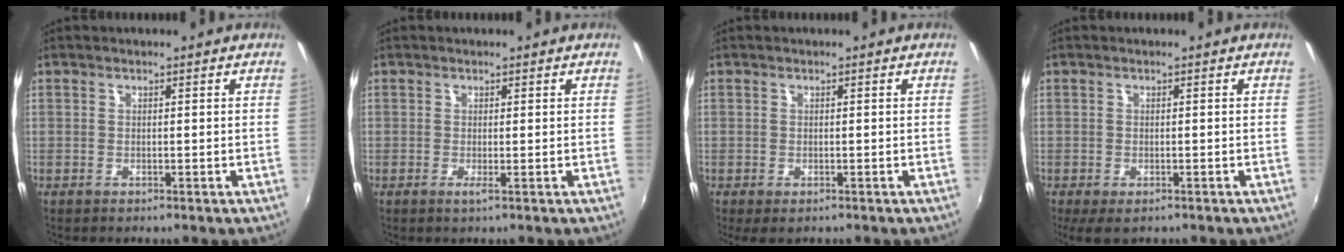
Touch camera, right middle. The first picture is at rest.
{"total": 0.7, "force": [-0.1, -0.2, 0.7], "torque": [-0.014, -0.005, -0.004]}
{"total": 1.5, "force": [-0.8, 0.8, 1.0], "torque": [-0.020, -0.008, -0.011]}
{"total": 4.0, "force": [-2.5, 1.8, 2.6], "torque": [-0.049, -0.022, -0.035]}